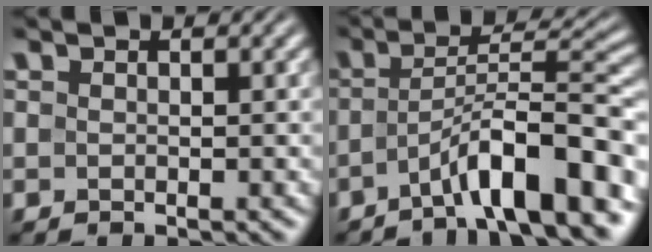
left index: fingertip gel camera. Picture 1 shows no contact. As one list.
[{"total": 8.4, "force": [-4.3, 1.6, 7.0], "torque": [-0.104, 0.017, -0.072]}]